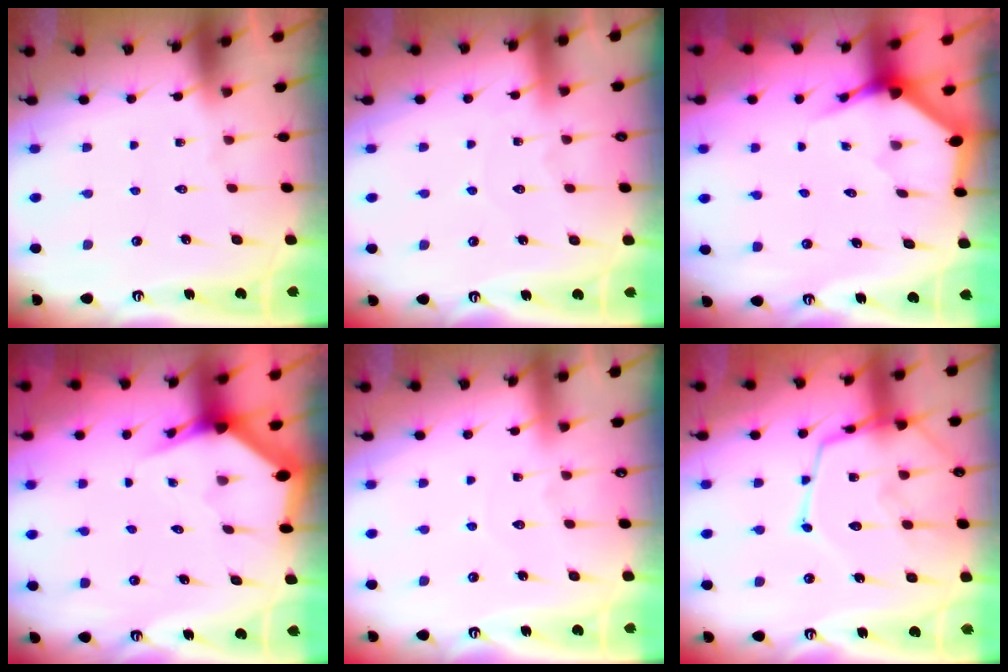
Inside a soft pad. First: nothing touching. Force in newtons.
{"total": 4.5, "press": 4.5, "slide": 0.5}
{"total": 3.4, "press": 3.4, "slide": 0.1}
{"total": 3.0, "press": 2.9, "slide": 0.5}
{"total": 3.0, "press": 3.0, "slide": 0.3}
{"total": 17.2, "press": 17.1, "slide": 1.5}